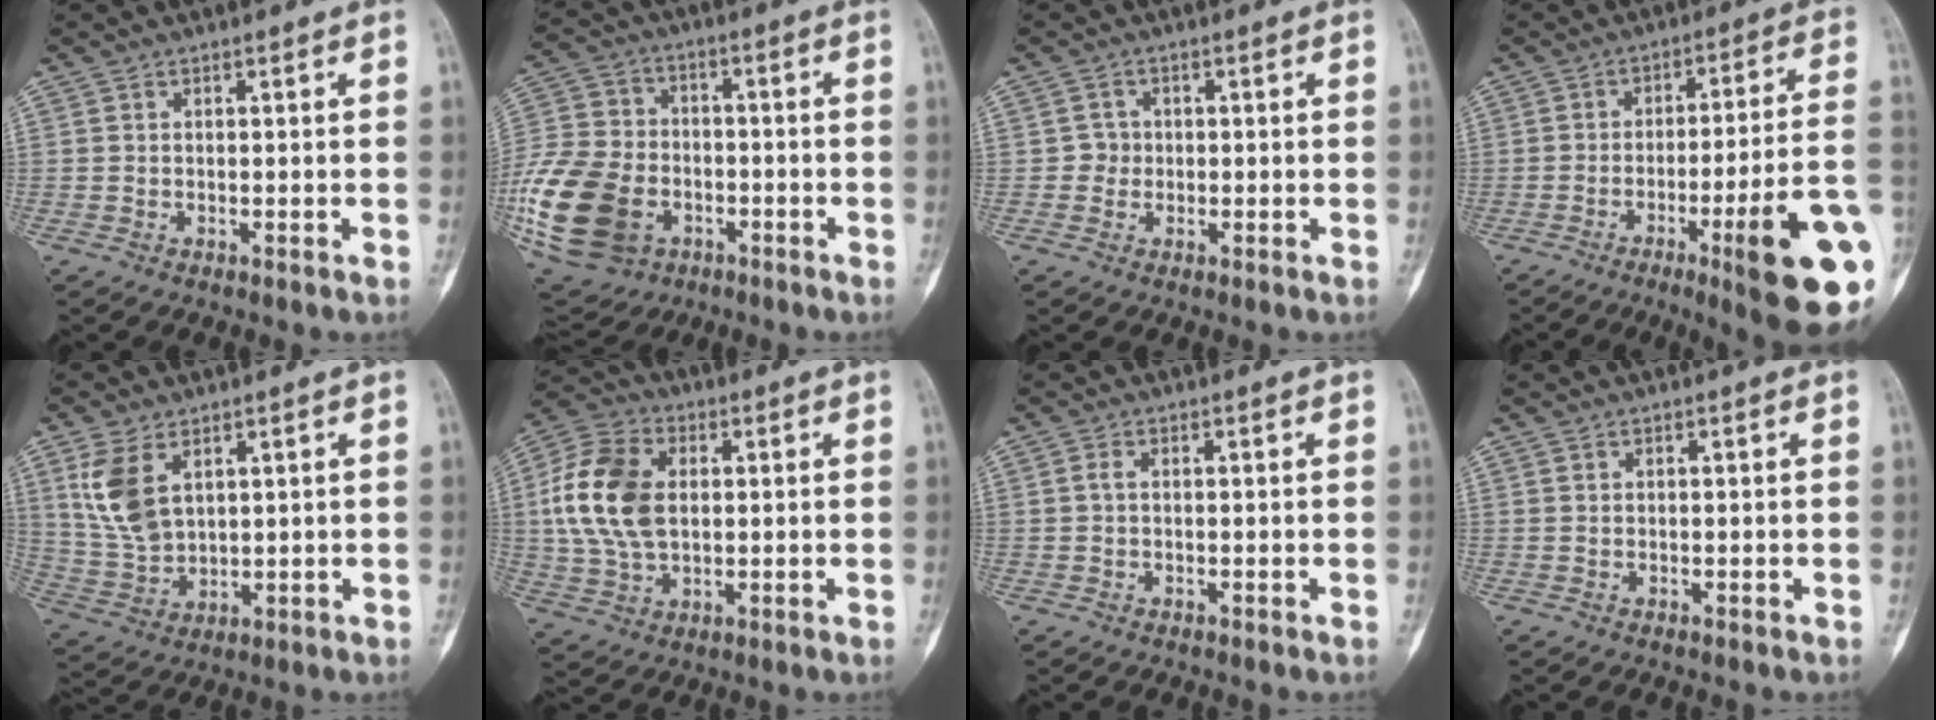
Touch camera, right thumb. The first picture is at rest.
{"total": 21.7, "force": [-6.9, 15.6, 13.4], "torque": [-0.300, 0.006, -0.115]}
{"total": 2.2, "force": [-0.2, 2.2, 0.3], "torque": [0.012, 0.009, -0.011]}
{"total": 20.5, "force": [-7.2, 2.4, 19.0], "torque": [-0.210, 0.014, -0.099]}
{"total": 9.6, "force": [3.9, 5.7, 6.7], "torque": [-0.134, -0.012, 0.091]}
{"total": 15.3, "force": [1.7, 10.1, 11.3], "torque": [-0.219, 0.011, 0.029]}
{"total": 0.9, "force": [0.0, 0.4, 0.8], "torque": [-0.017, 0.000, -0.004]}
{"total": 0.0}